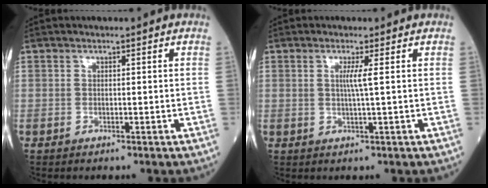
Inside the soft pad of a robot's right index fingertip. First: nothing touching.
{"total": 2.2, "force": [0.4, -0.7, 2.1], "torque": [-0.044, -0.003, 0.007]}